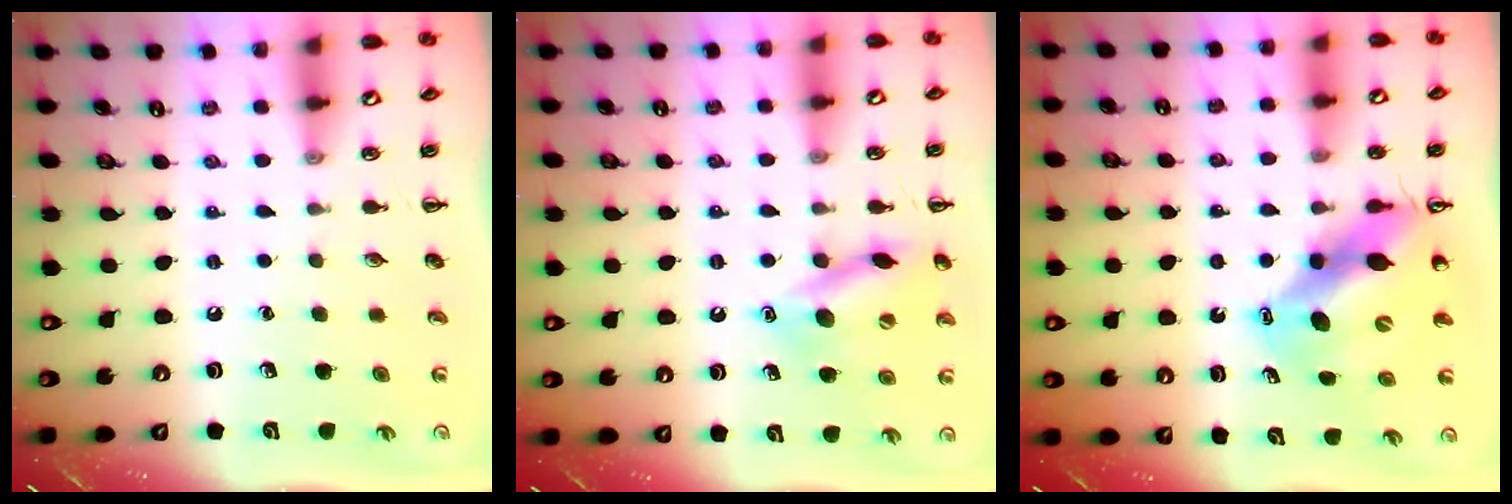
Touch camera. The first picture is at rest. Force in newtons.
{"total": 13.3, "press": 13.1, "slide": 2.3}
{"total": 12.7, "press": 12.1, "slide": 3.7}